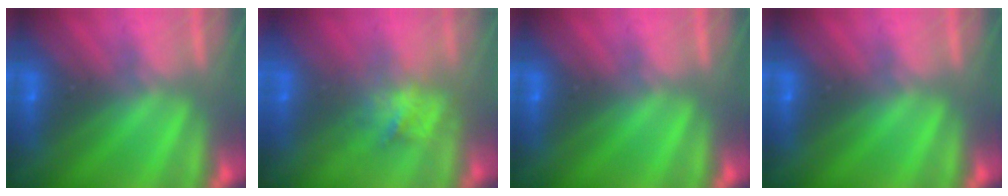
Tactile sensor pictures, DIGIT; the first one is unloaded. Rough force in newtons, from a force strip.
{"total": 2.8}
{"total": 0.0}
{"total": 0.0}